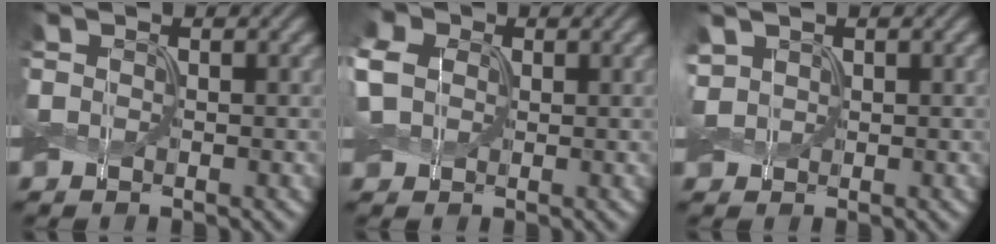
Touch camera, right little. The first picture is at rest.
{"total": 6.1, "force": [1.7, 4.8, 3.4], "torque": [-0.101, 0.027, 0.015]}
{"total": 1.5, "force": [0.8, 1.1, 0.7], "torque": [-0.023, 0.005, 0.017]}